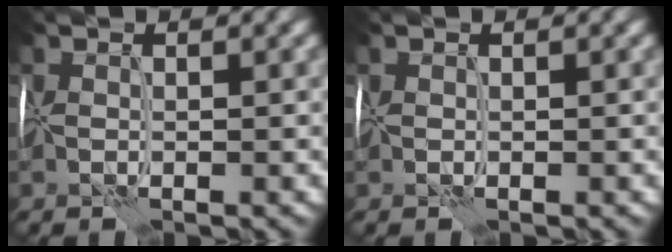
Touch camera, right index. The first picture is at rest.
{"total": 0.0}